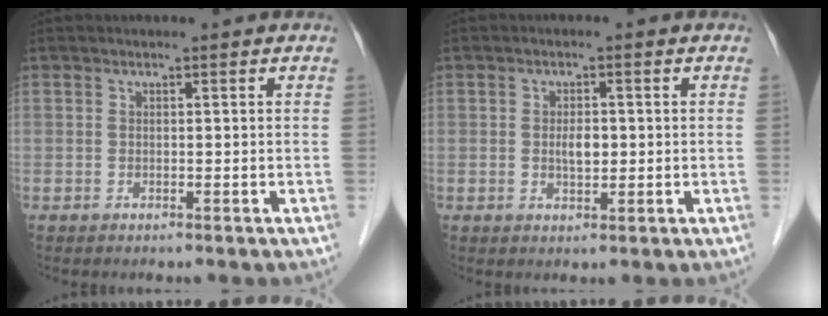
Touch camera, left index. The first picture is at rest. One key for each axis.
{"total": 2.5, "fx": -0.2, "fy": 1.2, "fz": 2.2, "tx": -0.040, "ty": -0.003, "tz": -0.002}